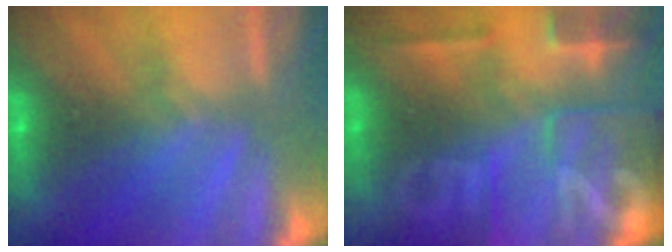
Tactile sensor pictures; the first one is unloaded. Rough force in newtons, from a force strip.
{"total": 9.0}